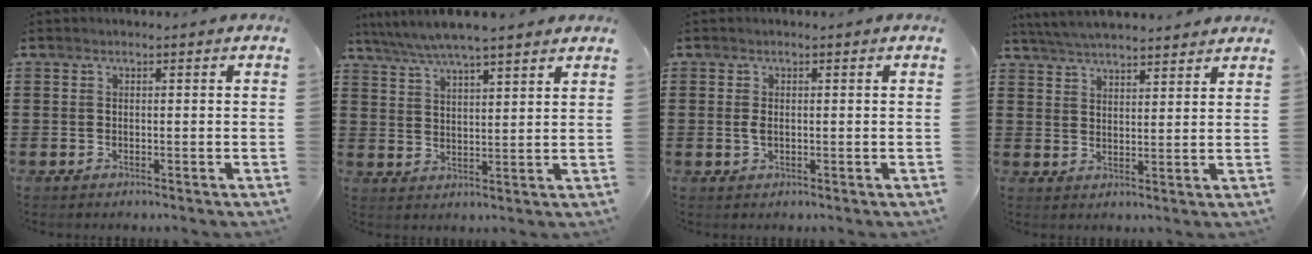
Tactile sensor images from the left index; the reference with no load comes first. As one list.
[{"total": 5.2, "force": [4.6, 0.3, 2.3], "torque": [-0.059, -0.015, 0.081]}, {"total": 1.5, "force": [0.1, 0.7, 1.3], "torque": [-0.027, 0.002, 0.000]}, {"total": 5.0, "force": [4.8, 0.2, 1.2], "torque": [-0.037, -0.015, 0.088]}]